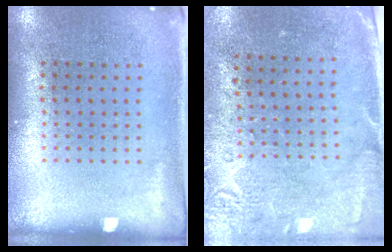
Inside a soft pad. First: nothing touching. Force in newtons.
{"total": 2.7, "press": 2.3, "slide": 1.5}